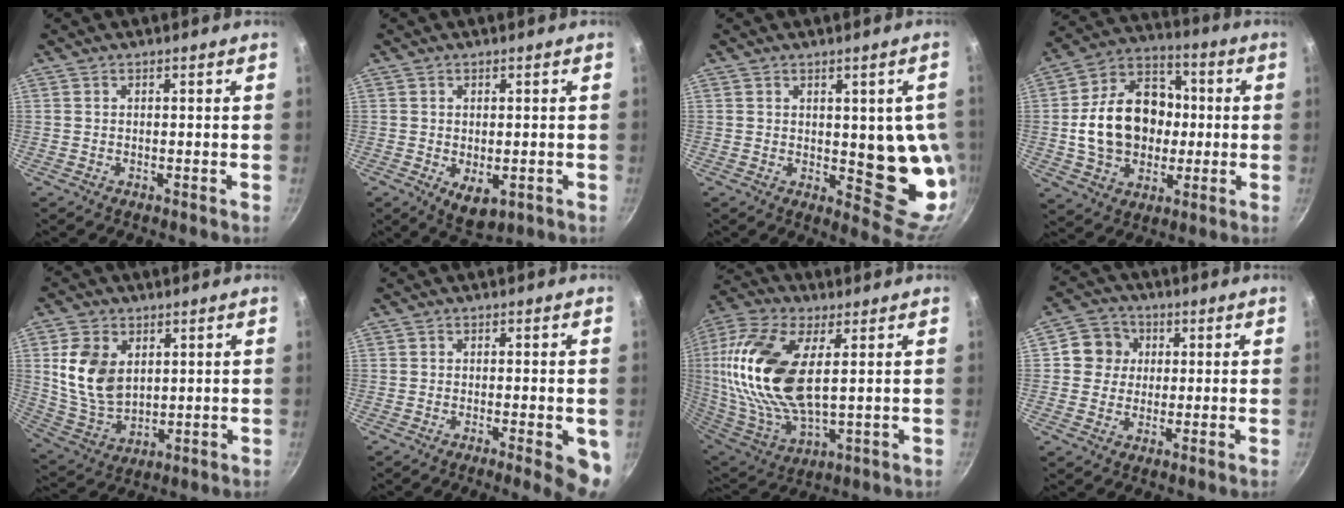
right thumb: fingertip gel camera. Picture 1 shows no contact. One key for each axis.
{"total": 5.2, "fx": -1.1, "fy": 3.2, "fz": 4.0, "tx": -0.052, "ty": -0.011, "tz": -0.006}
{"total": 12.8, "fx": 0.6, "fy": 5.5, "fz": 11.5, "tx": -0.087, "ty": -0.021, "tz": 0.017}
{"total": 19.1, "fx": -0.3, "fy": 14.7, "fz": 12.2, "tx": -0.175, "ty": 0.035, "tz": -0.007}
{"total": 12.1, "fx": 3.0, "fy": 8.3, "fz": 8.2, "tx": -0.141, "ty": -0.023, "tz": 0.070}
{"total": 6.5, "fx": -2.0, "fy": 1.5, "fz": 6.0, "tx": -0.063, "ty": 0.003, "tz": -0.023}
{"total": 22.4, "fx": 4.7, "fy": 10.8, "fz": 19.1, "tx": -0.395, "ty": -0.014, "tz": 0.089}
{"total": 6.9, "fx": 1.3, "fy": 6.4, "fz": 2.1, "tx": 0.003, "ty": 0.010, "tz": 0.007}